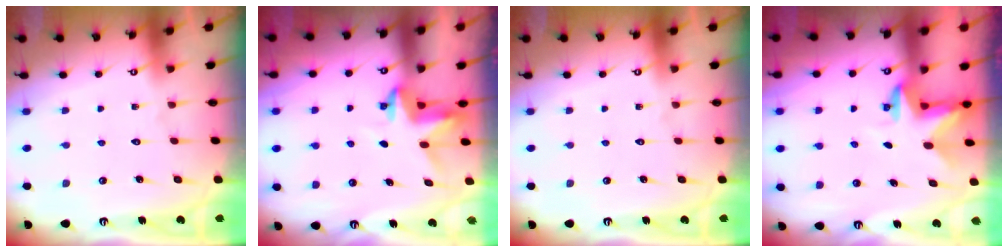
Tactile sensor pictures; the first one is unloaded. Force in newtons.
{"total": 3.9, "press": 3.9, "slide": 0.3}
{"total": 0.0}
{"total": 3.0, "press": 3.0, "slide": 0.1}